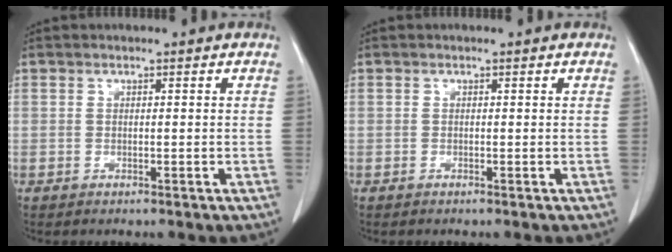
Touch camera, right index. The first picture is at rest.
{"total": 0.0}